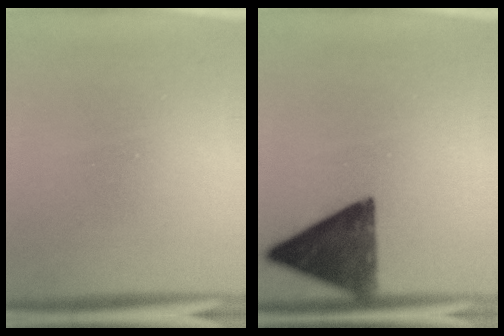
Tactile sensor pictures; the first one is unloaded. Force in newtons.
{"total": 13.2}